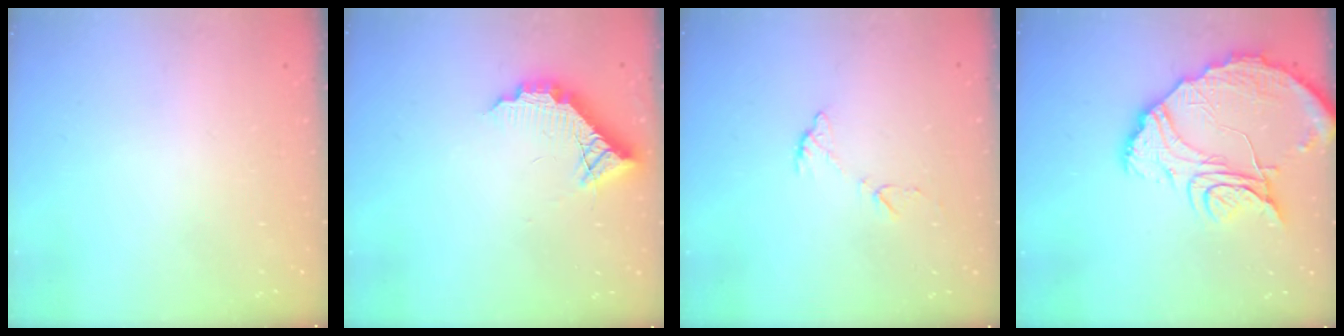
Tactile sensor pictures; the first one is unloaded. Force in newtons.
{"total": 12.0, "press": 12.0, "slide": 0.7}
{"total": 6.6, "press": 6.6, "slide": 0.6}
{"total": 20.3, "press": 20.2, "slide": 2.2}